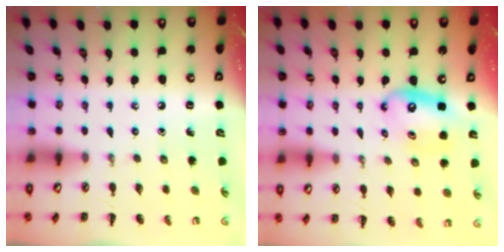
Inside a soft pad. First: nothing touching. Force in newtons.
{"total": 11.4, "press": 11.0, "slide": 3.0}